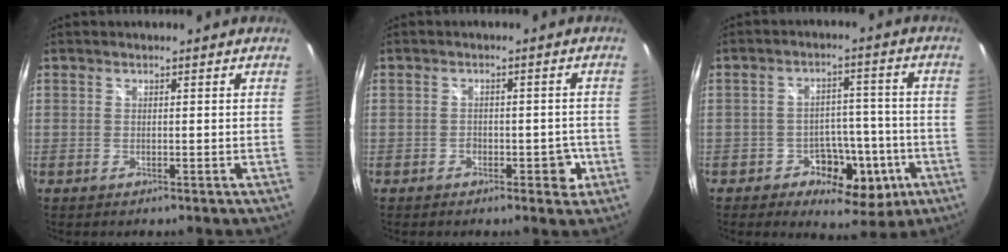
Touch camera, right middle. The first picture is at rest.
{"total": 3.6, "force": [-1.9, 2.5, 1.8], "torque": [-0.025, 0.004, -0.020]}
{"total": 10.0, "force": [-4.3, 7.3, 5.2], "torque": [-0.079, 0.018, -0.046]}